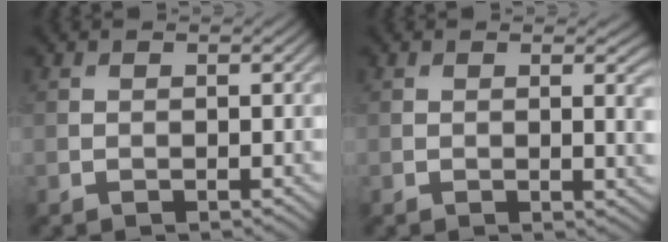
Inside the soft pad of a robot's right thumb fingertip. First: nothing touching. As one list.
[{"total": 2.5, "force": [0.2, 0.6, 2.4], "torque": [-0.034, -0.003, 0.003]}]